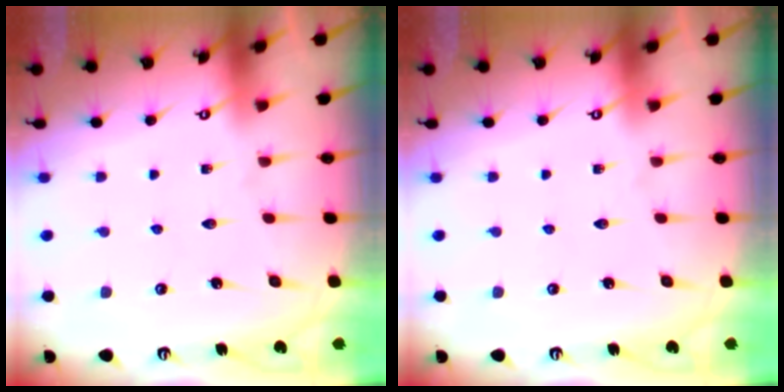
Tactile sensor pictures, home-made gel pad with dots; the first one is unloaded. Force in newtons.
{"total": 0.0}